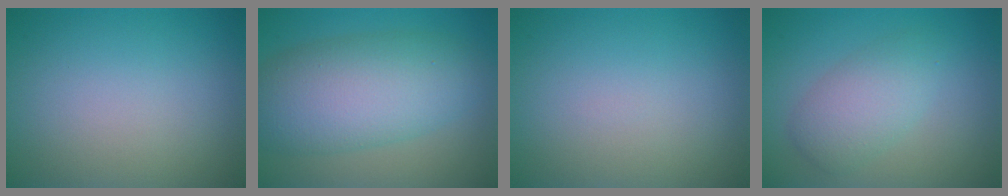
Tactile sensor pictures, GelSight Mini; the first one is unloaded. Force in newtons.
{"total": 8.7, "press": 8.7, "slide": 0.1}
{"total": 0.0}
{"total": 3.6, "press": 3.6, "slide": 0.1}